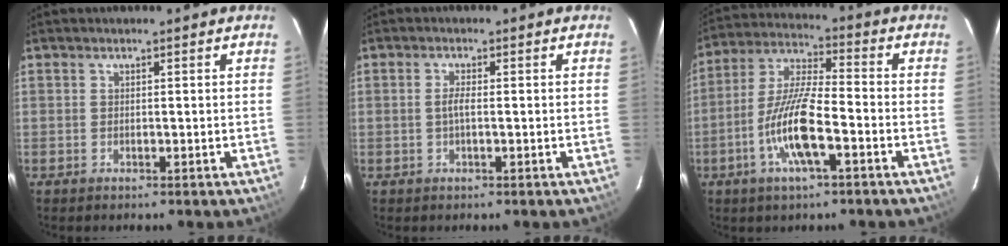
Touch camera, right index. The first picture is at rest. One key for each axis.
{"total": 1.7, "fx": -0.2, "fy": 0.3, "fz": 1.6, "tx": -0.034, "ty": 0.002, "tz": -0.006}
{"total": 11.8, "fx": -4.8, "fy": 2.5, "fz": 10.5, "tx": -0.220, "ty": -0.003, "tz": -0.094}